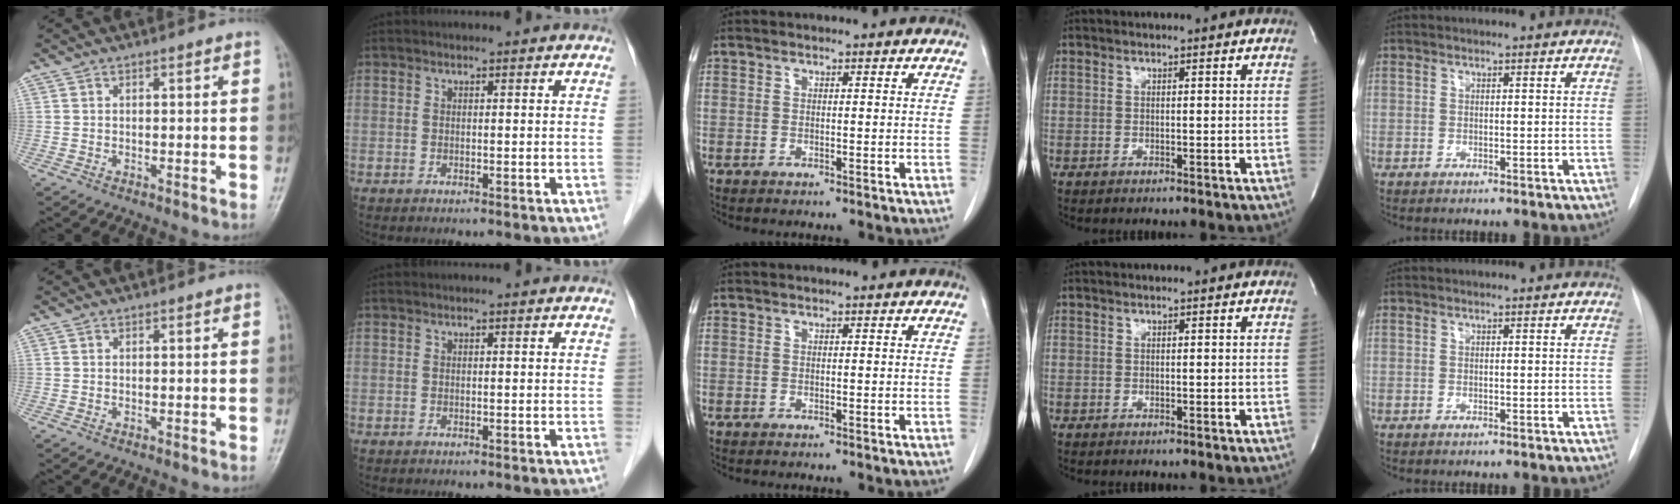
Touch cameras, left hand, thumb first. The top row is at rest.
{}